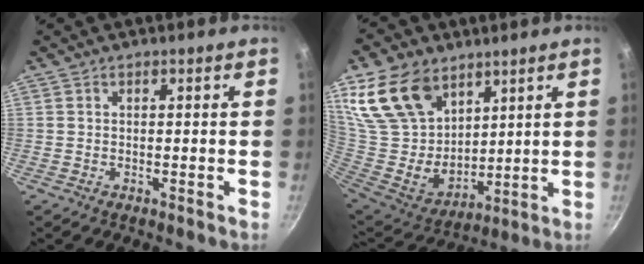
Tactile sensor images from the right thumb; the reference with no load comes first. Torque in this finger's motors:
{"motor_torque": [-1.70, 2.38, 0.97, 0.21, 0.18]}